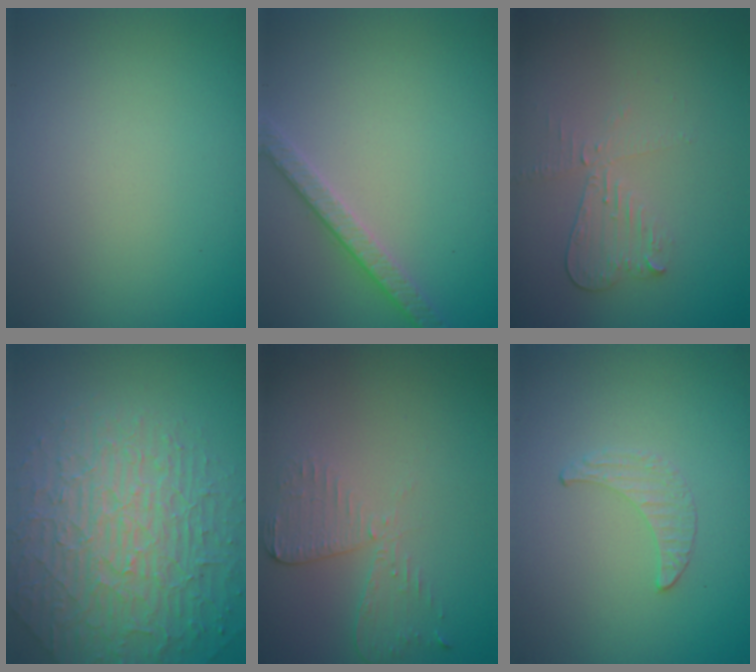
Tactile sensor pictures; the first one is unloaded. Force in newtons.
{"total": 2.7, "press": 2.6, "slide": 0.6}
{"total": 2.0, "press": 1.9, "slide": 0.7}
{"total": 6.7, "press": 5.5, "slide": 3.7}
{"total": 2.7, "press": 2.4, "slide": 1.2}
{"total": 0.5, "press": 0.5, "slide": 0.2}